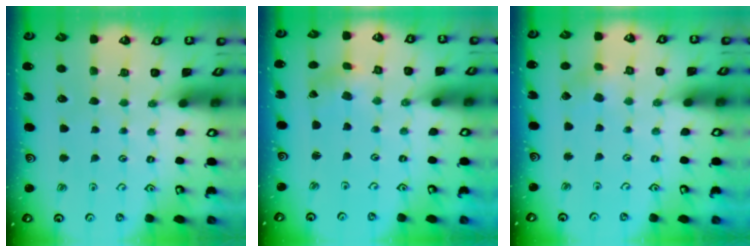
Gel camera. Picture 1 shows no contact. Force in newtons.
{"total": 1.1, "press": 1.0, "slide": 0.1}
{"total": 2.6, "press": 2.6, "slide": 0.2}